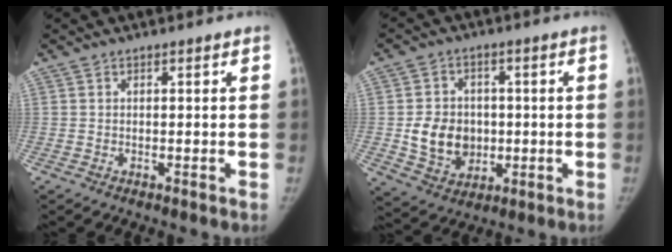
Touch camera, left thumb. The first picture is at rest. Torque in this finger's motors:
{"motor_torque": [0.01, 0.14, 0.04, -0.01, 0.03]}